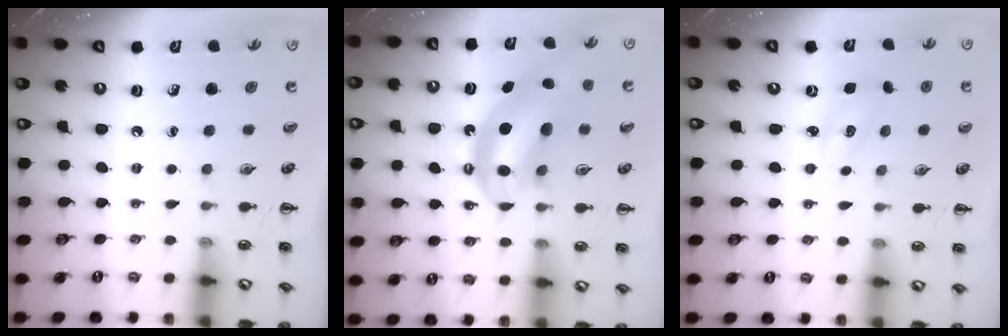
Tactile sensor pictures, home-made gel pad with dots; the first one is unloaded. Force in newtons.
{"total": 12.5, "press": 12.0, "slide": 3.5}
{"total": 2.8, "press": 2.7, "slide": 0.7}